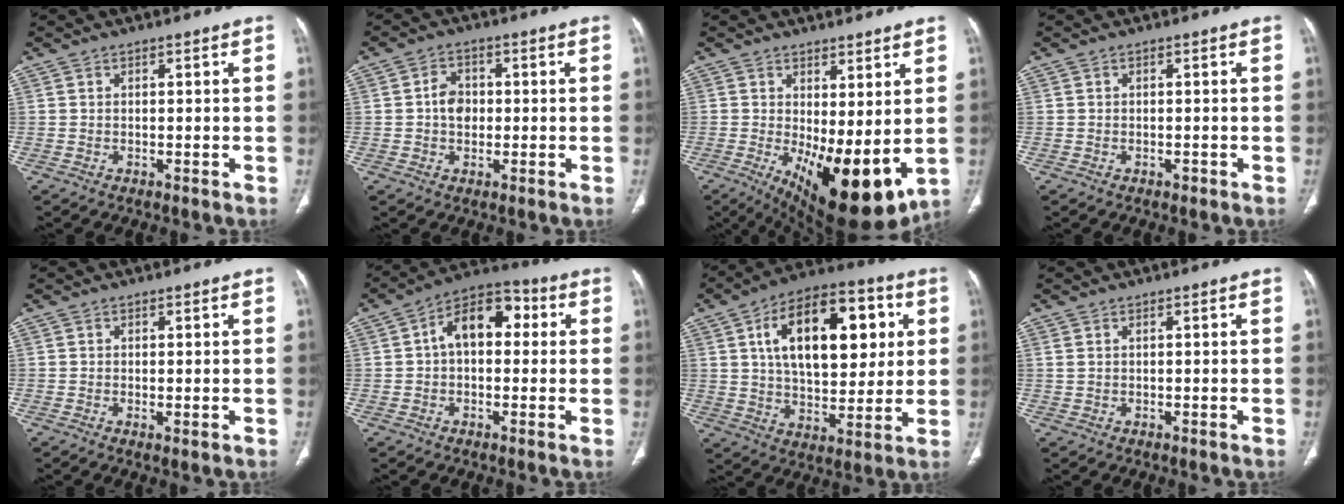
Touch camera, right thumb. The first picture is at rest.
{"total": 4.7, "force": [0.0, 3.6, 3.0], "torque": [-0.037, 0.009, -0.004]}
{"total": 15.3, "force": [-0.9, 6.2, 14.0], "torque": [-0.214, -0.032, 0.009]}
{"total": 0.6, "force": [-0.2, 0.4, 0.3], "torque": [-0.003, 0.002, -0.003]}
{"total": 0.8, "force": [0.0, 0.3, 0.8], "torque": [-0.016, -0.004, 0.002]}
{"total": 11.0, "force": [1.6, 6.9, 8.4], "torque": [-0.107, 0.038, 0.014]}
{"total": 22.7, "force": [6.2, 12.2, 18.1], "torque": [-0.247, -0.001, 0.095]}
{"total": 0.8, "force": [0.4, 0.3, 0.5], "torque": [-0.015, 0.010, 0.015]}